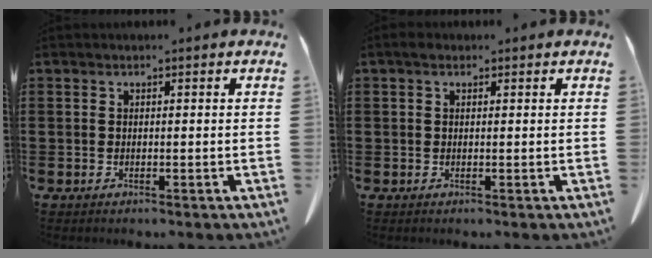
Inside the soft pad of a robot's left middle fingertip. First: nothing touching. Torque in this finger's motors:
{"motor_torque": [0.16, -0.22, 0.18, 0.03]}